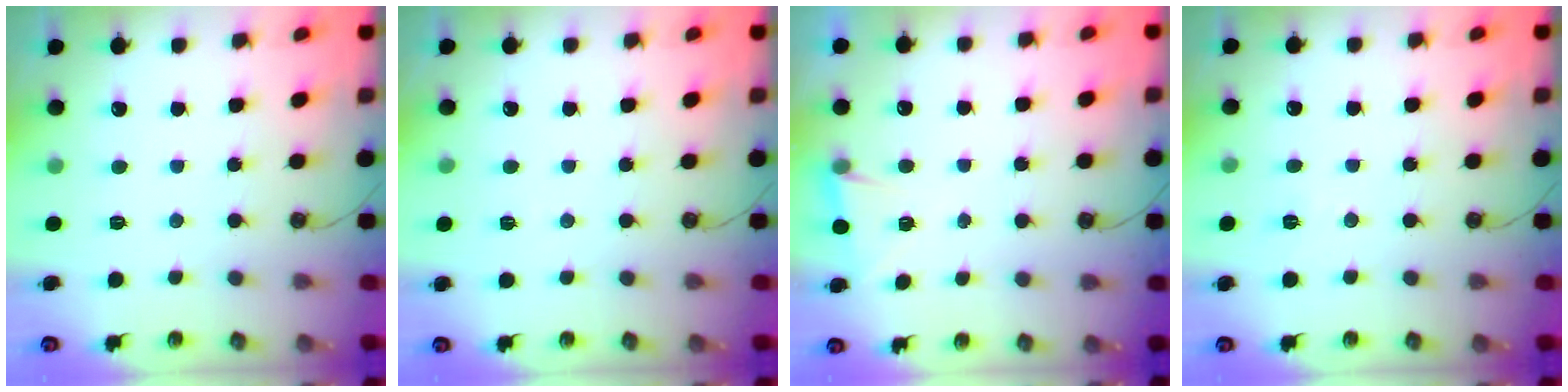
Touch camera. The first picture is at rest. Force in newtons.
{"total": 2.2, "press": 1.9, "slide": 1.1}
{"total": 4.6, "press": 2.9, "slide": 3.5}
{"total": 5.6, "press": 3.2, "slide": 4.5}